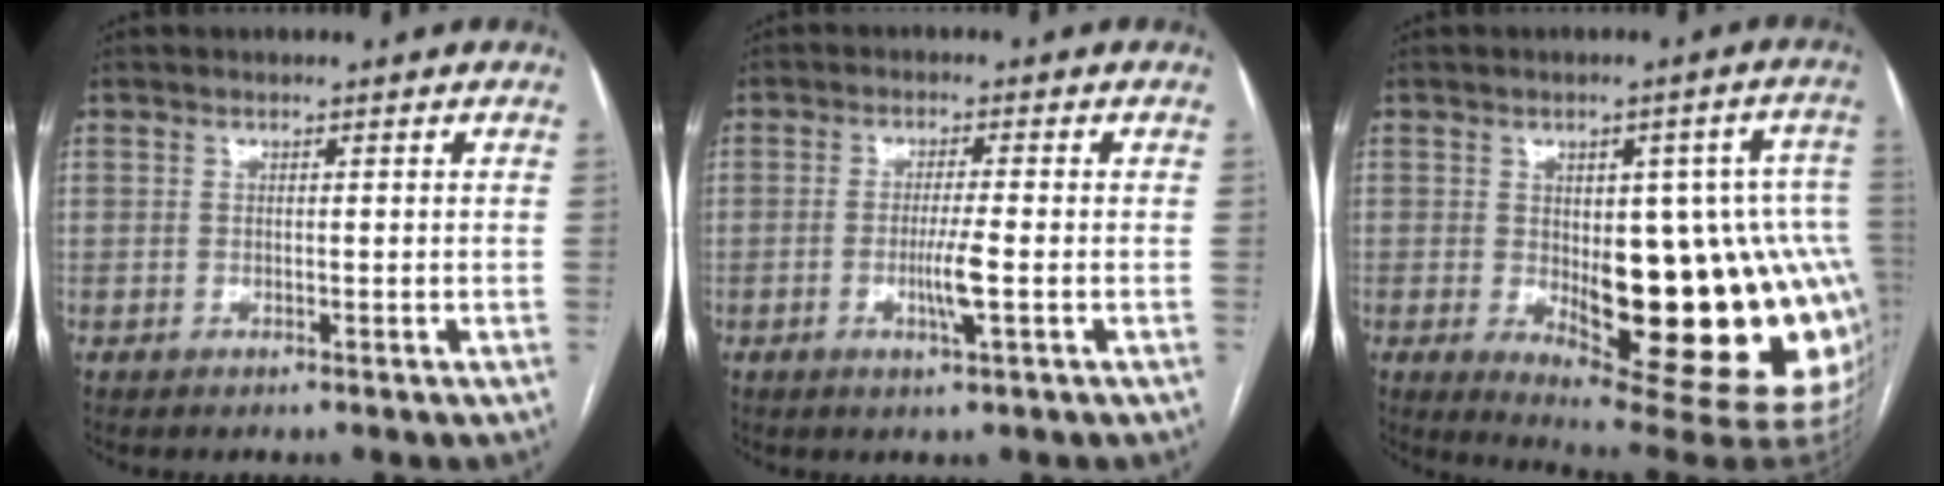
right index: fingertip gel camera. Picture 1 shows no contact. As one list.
[{"total": 4.2, "force": [-1.1, -0.2, 4.1], "torque": [-0.078, -0.008, -0.020]}, {"total": 23.6, "force": [-3.3, 7.6, 22.1], "torque": [-0.206, 0.016, -0.019]}]